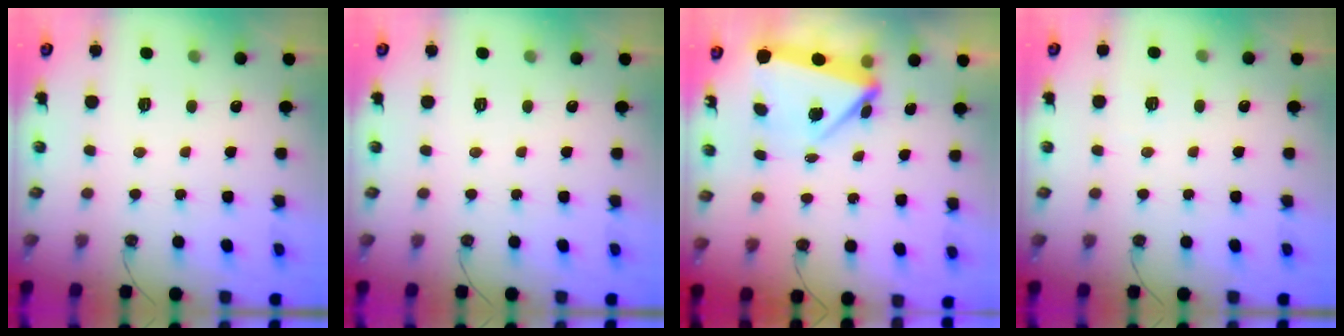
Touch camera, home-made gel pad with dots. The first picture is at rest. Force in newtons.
{"total": 0.0}
{"total": 7.0, "press": 6.9, "slide": 0.6}
{"total": 2.4, "press": 2.3, "slide": 0.6}